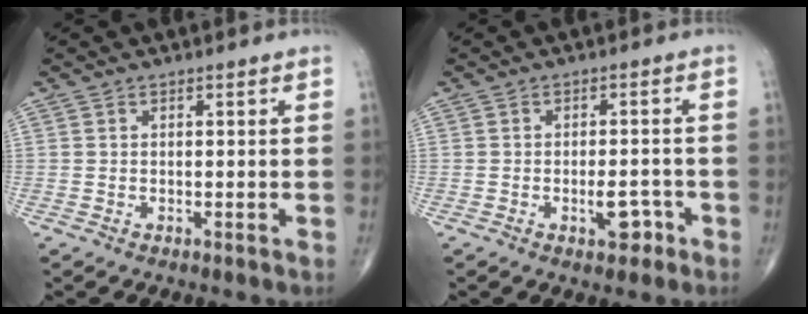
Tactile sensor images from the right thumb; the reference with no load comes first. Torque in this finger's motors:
{"motor_torque": [2.90, 2.11, 1.18, -0.98, 0.46]}